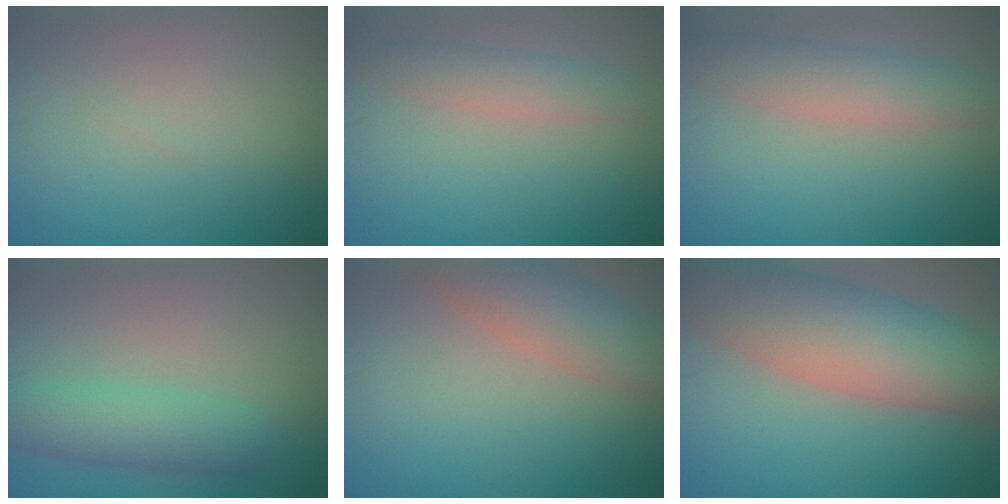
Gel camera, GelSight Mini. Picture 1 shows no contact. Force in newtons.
{"total": 2.5, "press": 2.5, "slide": 0.1}
{"total": 4.0, "press": 4.0, "slide": 0.1}
{"total": 3.8, "press": 3.8, "slide": 0.2}
{"total": 5.1, "press": 5.1, "slide": 0.2}
{"total": 10.5, "press": 10.4, "slide": 0.7}